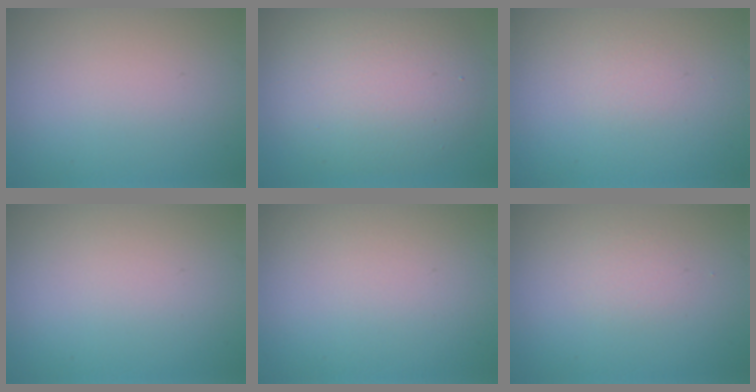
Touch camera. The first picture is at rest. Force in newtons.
{"total": 7.8, "press": 7.8, "slide": 0.2}
{"total": 0.6, "press": 0.6, "slide": 0.1}
{"total": 0.0}
{"total": 0.0}
{"total": 1.1, "press": 1.1, "slide": 0.0}